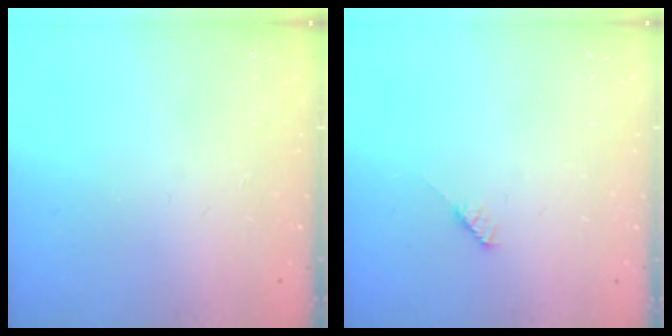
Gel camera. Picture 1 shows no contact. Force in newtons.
{"total": 3.0, "press": 3.0, "slide": 0.2}